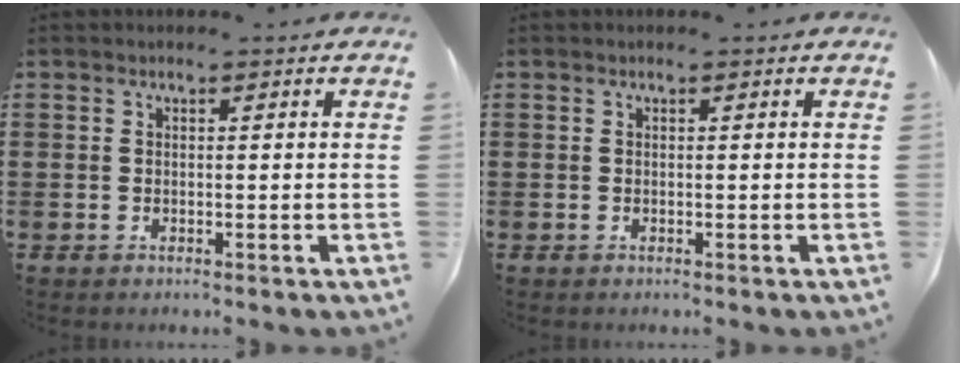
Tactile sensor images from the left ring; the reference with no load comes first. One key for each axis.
{"total": 0.0}